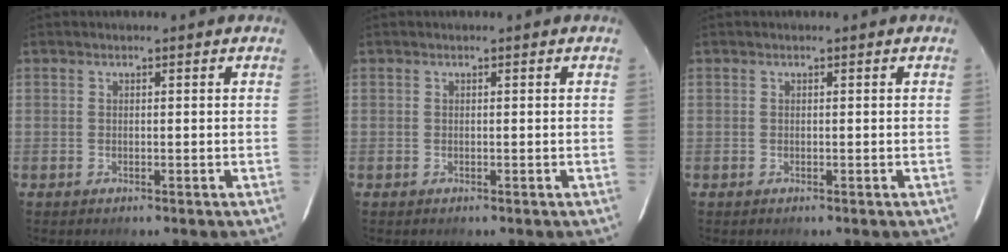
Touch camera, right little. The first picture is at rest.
{"total": 0.0}
{"total": 0.0}